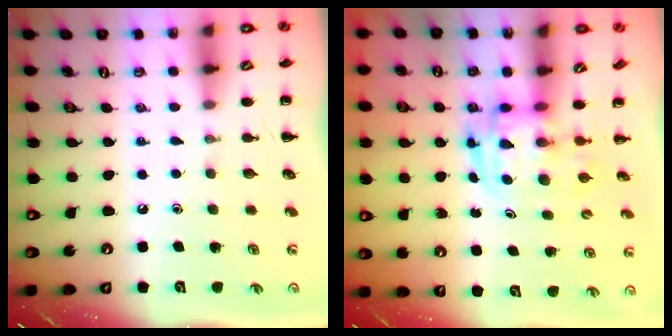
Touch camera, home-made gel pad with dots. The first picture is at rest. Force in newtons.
{"total": 3.3, "press": 3.2, "slide": 0.7}